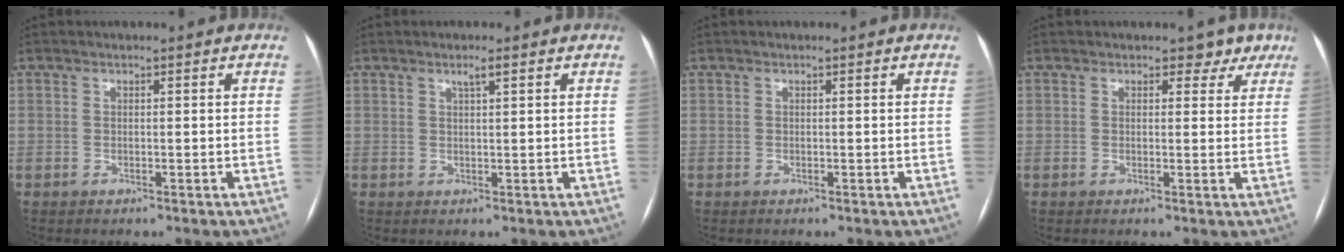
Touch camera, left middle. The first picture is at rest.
{"total": 1.4, "force": [0.8, 0.0, 1.1], "torque": [-0.021, 0.001, 0.016]}
{"total": 0.0}
{"total": 3.0, "force": [2.1, 2.0, 0.7], "torque": [0.013, 0.000, 0.012]}